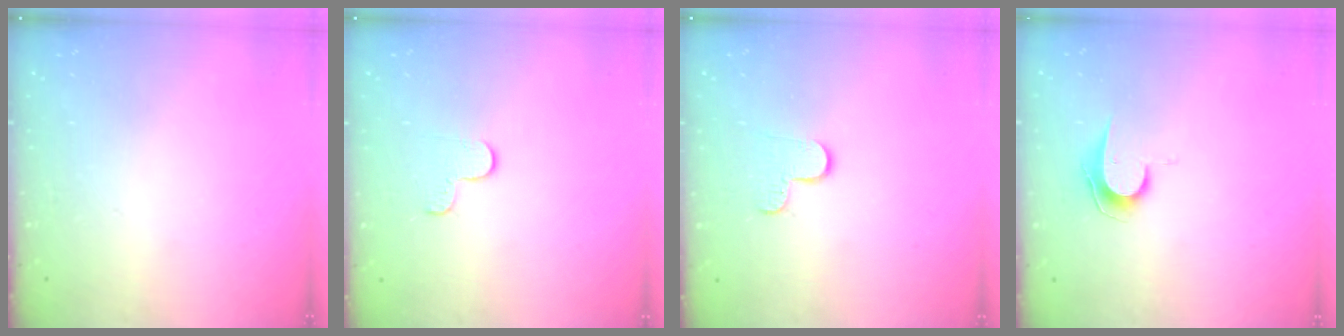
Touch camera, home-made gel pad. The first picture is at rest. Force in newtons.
{"total": 3.3, "press": 3.3, "slide": 0.4}
{"total": 5.1, "press": 5.0, "slide": 0.5}
{"total": 7.7, "press": 7.6, "slide": 0.4}